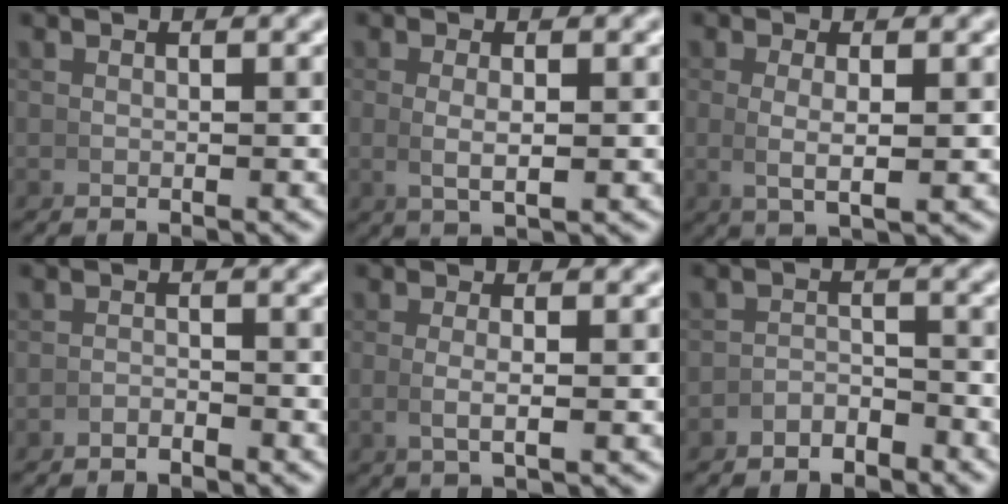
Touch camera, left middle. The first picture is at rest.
{"total": 2.2, "force": [0.2, 0.6, 2.1], "torque": [-0.043, -0.007, 0.012]}
{"total": 2.9, "force": [0.3, 0.7, 2.8], "torque": [-0.056, -0.009, 0.013]}
{"total": 1.5, "force": [-1.5, 0.1, 0.0], "torque": [0.001, -0.003, -0.030]}
{"total": 1.8, "force": [-0.1, 0.3, 1.8], "torque": [-0.041, -0.008, 0.004]}
{"total": 2.9, "force": [-2.7, 1.1, 0.3], "torque": [0.000, 0.000, -0.052]}